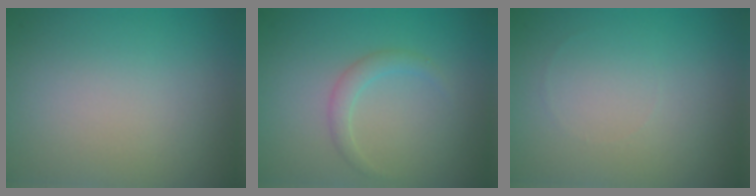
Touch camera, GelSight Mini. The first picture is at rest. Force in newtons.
{"total": 1.4, "press": 1.4, "slide": 0.0}
{"total": 0.0}